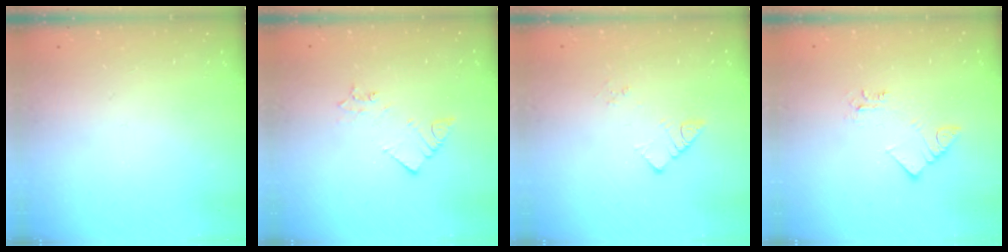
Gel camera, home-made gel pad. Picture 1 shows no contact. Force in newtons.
{"total": 2.8, "press": 2.7, "slide": 0.5}
{"total": 2.6, "press": 2.6, "slide": 0.1}
{"total": 3.0, "press": 3.0, "slide": 0.0}